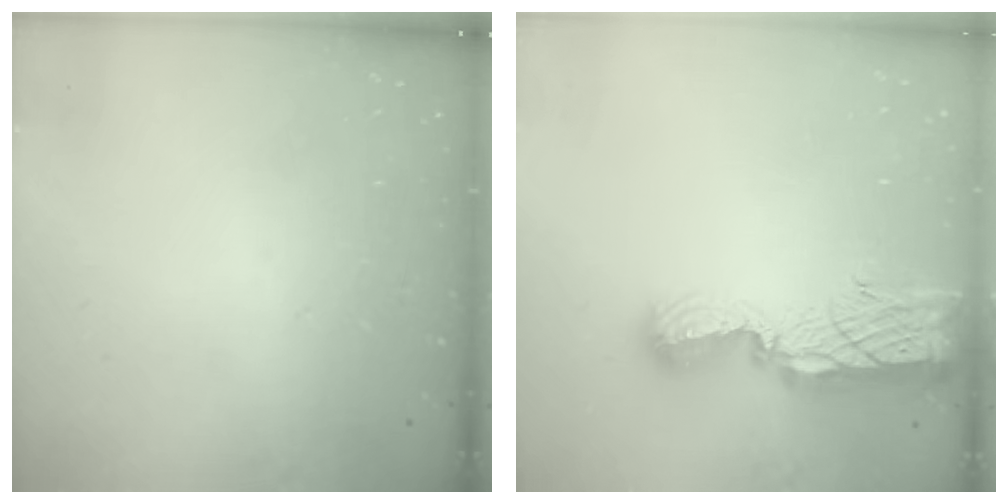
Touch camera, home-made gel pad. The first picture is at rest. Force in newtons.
{"total": 14.1, "press": 14.1, "slide": 0.7}